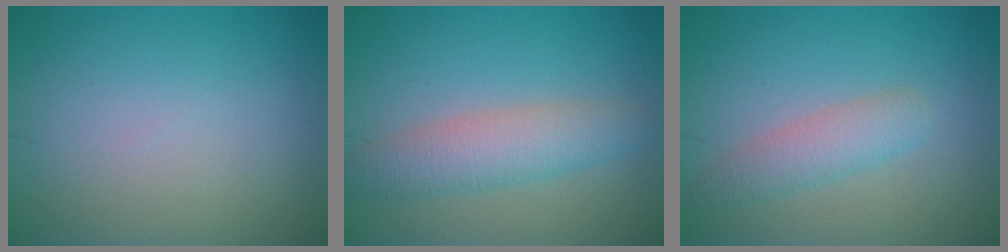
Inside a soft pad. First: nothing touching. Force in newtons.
{"total": 4.2, "press": 4.2, "slide": 0.3}
{"total": 2.7, "press": 2.7, "slide": 0.1}